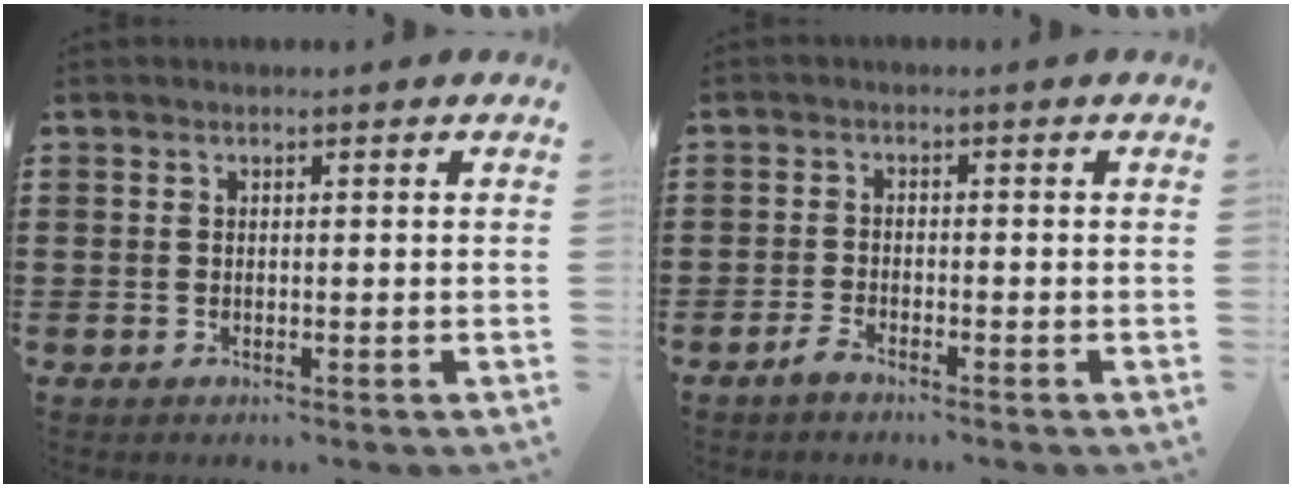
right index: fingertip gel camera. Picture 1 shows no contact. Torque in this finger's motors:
{"motor_torque": [0.29, 0.65, 0.10, 0.00]}